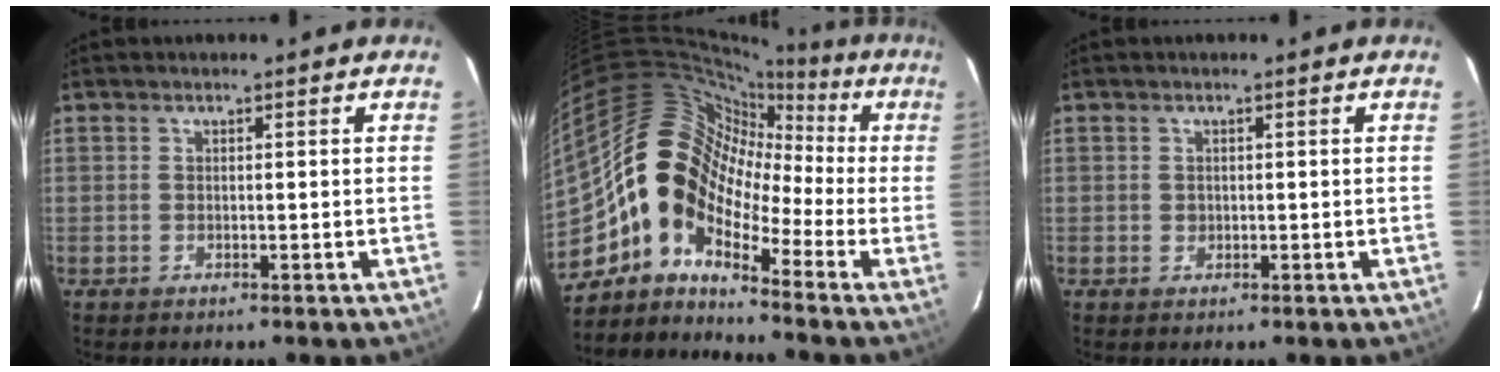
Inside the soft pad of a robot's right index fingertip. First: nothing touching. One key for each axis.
{"total": 13.2, "fx": -4.5, "fy": 9.5, "fz": 8.0, "tx": -0.130, "ty": 0.025, "tz": -0.113}
{"total": 1.2, "fx": 0.0, "fy": 1.2, "fz": 0.2, "tx": 0.000, "ty": 0.002, "tz": 0.001}